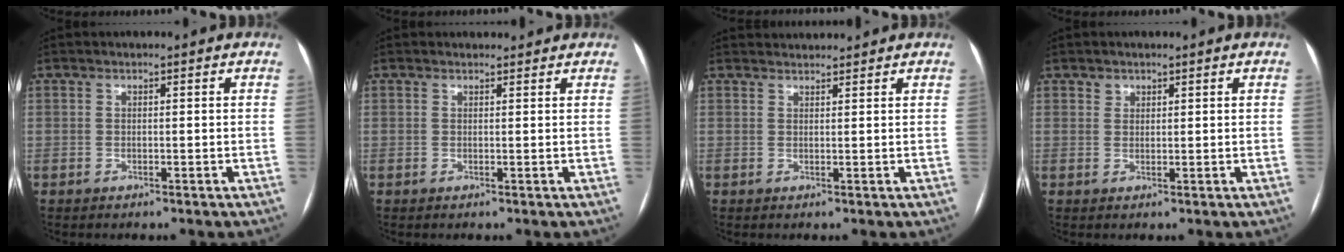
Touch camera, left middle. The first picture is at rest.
{"total": 2.0, "force": [1.9, 0.7, 0.1], "torque": [-0.004, 0.012, 0.022]}
{"total": 3.2, "force": [3.2, 0.3, 0.1], "torque": [-0.006, 0.028, 0.051]}
{"total": 1.2, "force": [0.8, 0.9, 0.0], "torque": [0.008, -0.001, 0.010]}